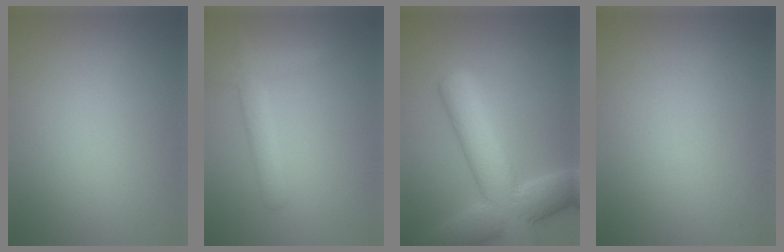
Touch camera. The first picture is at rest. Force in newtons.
{"total": 2.6, "press": 2.6, "slide": 0.2}
{"total": 9.4, "press": 9.4, "slide": 0.4}
{"total": 0.0}